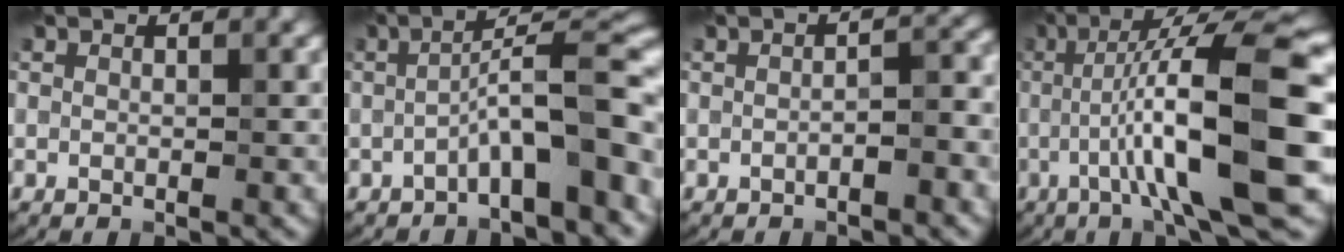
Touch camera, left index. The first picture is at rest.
{"total": 7.2, "force": [-2.7, 1.3, 6.6], "torque": [-0.096, 0.029, -0.047]}
{"total": 1.9, "force": [-0.9, 0.4, 1.6], "torque": [-0.028, 0.008, -0.017]}
{"total": 12.5, "force": [-1.5, 2.0, 12.2], "torque": [-0.185, 0.023, -0.028]}